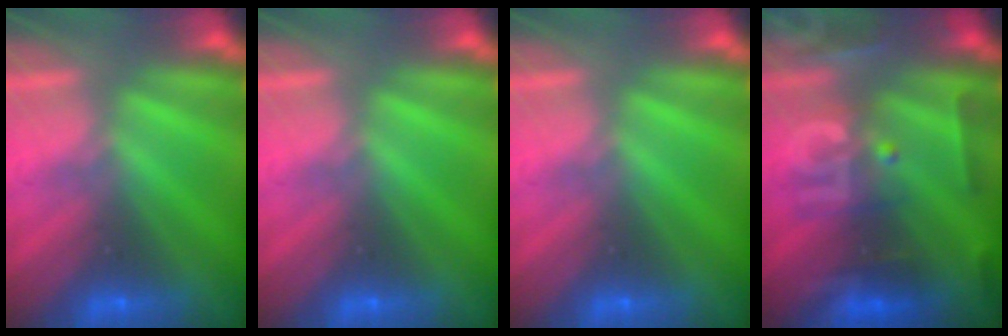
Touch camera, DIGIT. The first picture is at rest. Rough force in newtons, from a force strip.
{"total": 0.0}
{"total": 0.0}
{"total": 2.8}